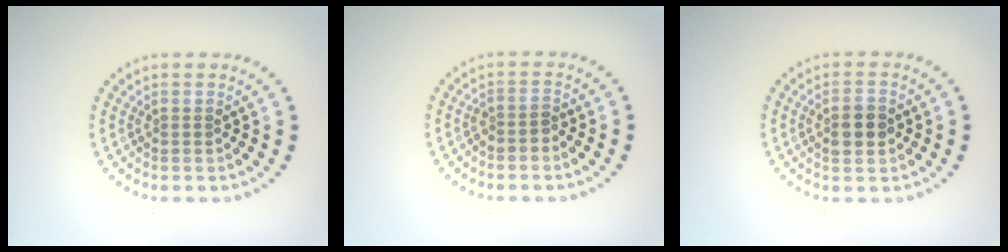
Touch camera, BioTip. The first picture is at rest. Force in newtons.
{"total": 1.3, "press": 1.1, "slide": 0.7}
{"total": 2.7, "press": 2.7, "slide": 0.2}